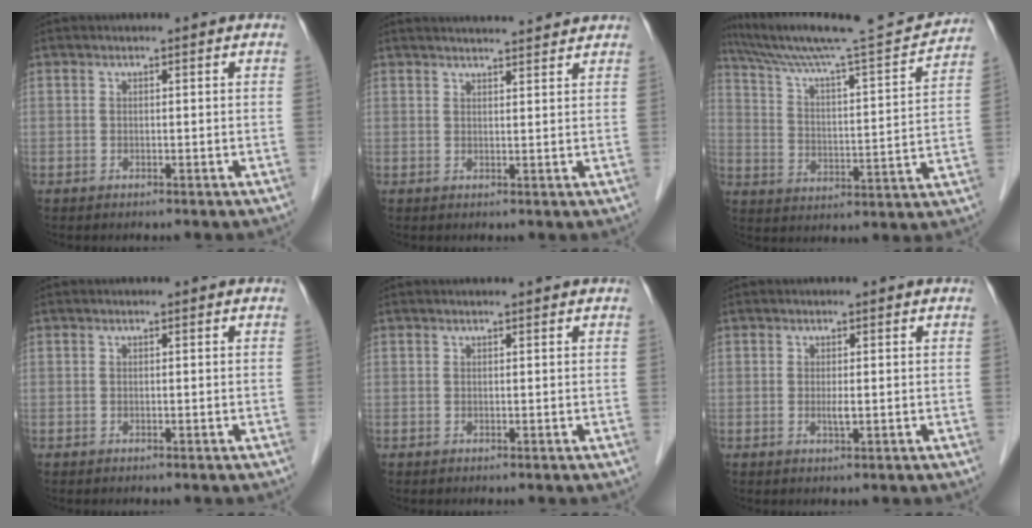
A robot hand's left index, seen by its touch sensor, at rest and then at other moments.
{"total": 8.3, "force": [8.0, 0.5, 2.4], "torque": [-0.032, 0.022, 0.096]}
{"total": 18.6, "force": [17.4, -0.6, 6.4], "torque": [-0.115, -0.023, 0.262]}
{"total": 0.0}
{"total": 1.2, "force": [1.1, 0.0, 0.4], "torque": [-0.007, 0.010, 0.017]}
{"total": 1.1, "force": [-0.2, 0.1, 1.1], "torque": [-0.024, -0.005, -0.001]}